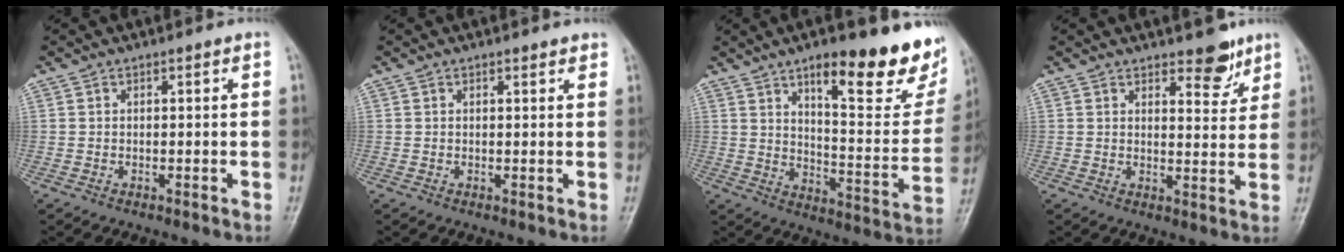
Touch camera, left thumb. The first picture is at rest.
{"total": 1.3, "force": [1.1, 0.4, 0.6], "torque": [-0.005, -0.003, 0.012]}
{"total": 22.1, "force": [13.8, 6.5, 15.9], "torque": [-0.166, -0.074, 0.201]}
{"total": 5.8, "force": [4.1, 2.4, 3.2], "torque": [-0.018, -0.029, 0.057]}